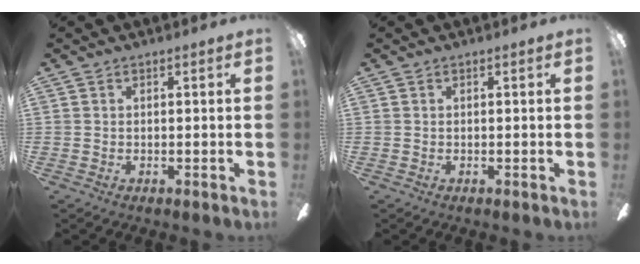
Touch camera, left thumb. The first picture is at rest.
{"total": 0.0}